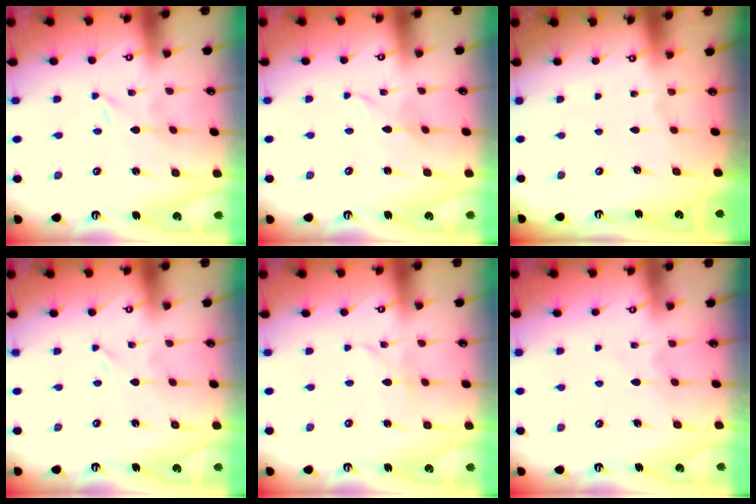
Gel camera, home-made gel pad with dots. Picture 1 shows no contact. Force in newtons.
{"total": 1.7, "press": 1.6, "slide": 0.2}
{"total": 0.0}
{"total": 0.0}
{"total": 2.8, "press": 2.8, "slide": 0.3}
{"total": 6.2, "press": 6.1, "slide": 0.6}